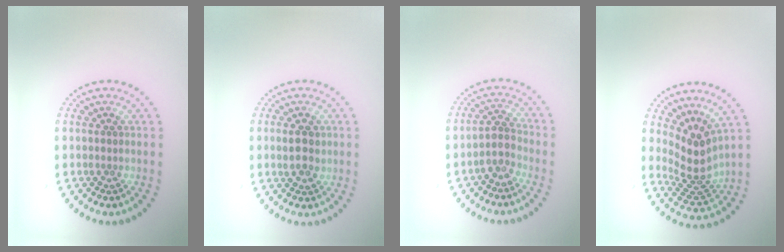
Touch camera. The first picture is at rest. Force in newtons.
{"total": 2.4, "press": 2.4, "slide": 0.4}
{"total": 2.2, "press": 1.9, "slide": 1.1}
{"total": 3.9, "press": 2.8, "slide": 2.7}